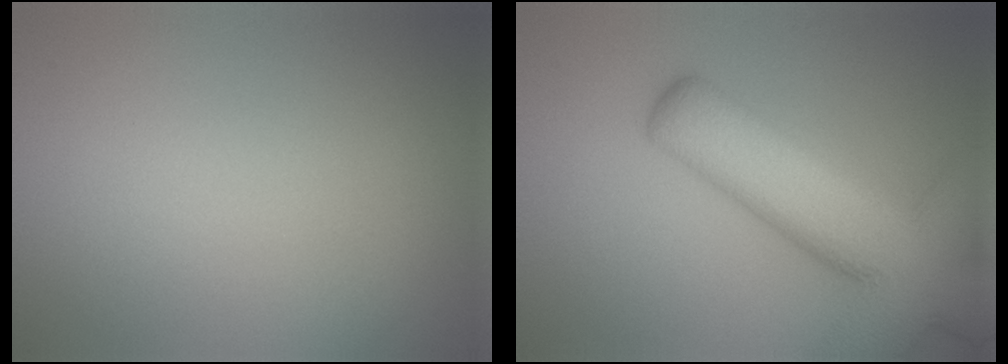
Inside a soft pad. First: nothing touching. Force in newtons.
{"total": 11.0, "press": 11.0, "slide": 0.6}